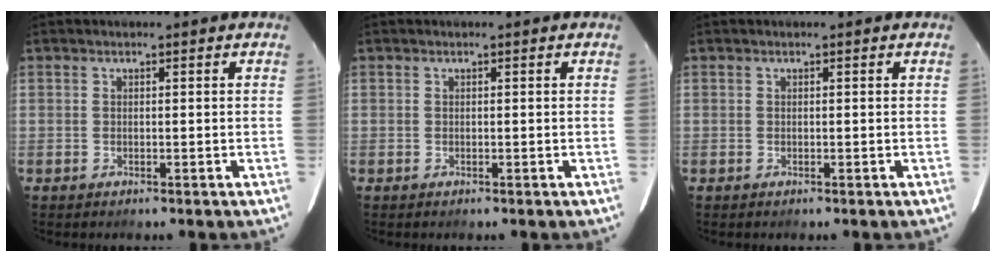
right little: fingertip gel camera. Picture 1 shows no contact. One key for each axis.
{"total": 0.0}
{"total": 0.0}